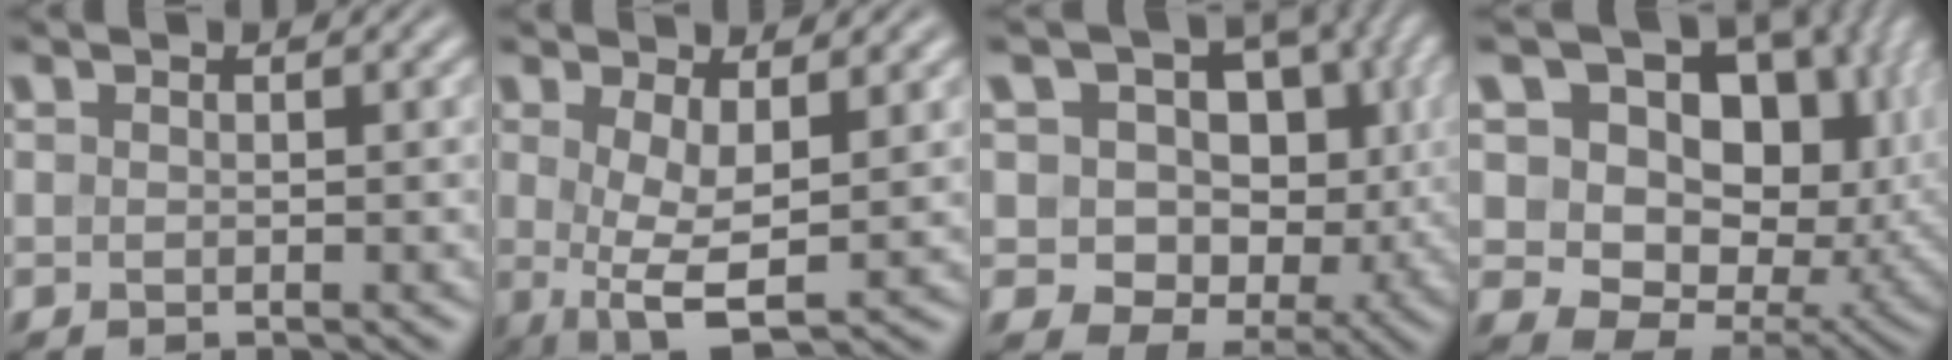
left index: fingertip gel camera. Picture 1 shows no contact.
{"total": 5.1, "force": [0.5, 1.7, 4.8], "torque": [-0.093, -0.010, 0.013]}
{"total": 9.0, "force": [1.4, 7.2, 5.3], "torque": [-0.066, -0.004, 0.013]}
{"total": 16.8, "force": [5.0, 11.6, 11.1], "torque": [-0.180, 0.027, 0.106]}